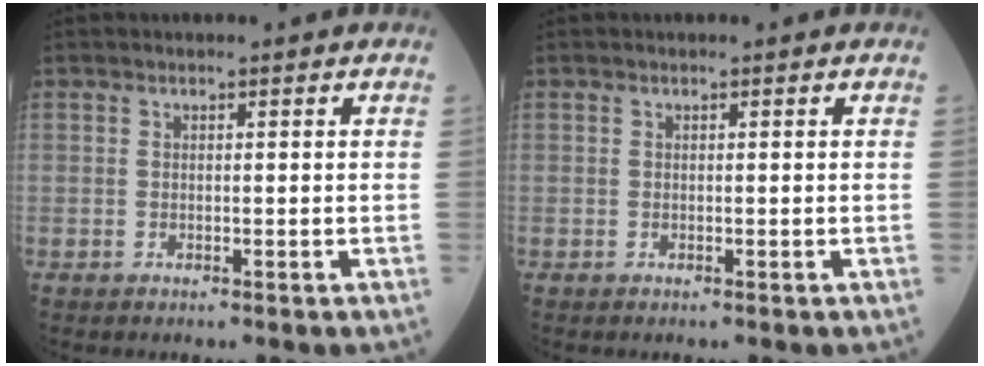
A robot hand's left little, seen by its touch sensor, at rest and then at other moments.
{"total": 0.0}